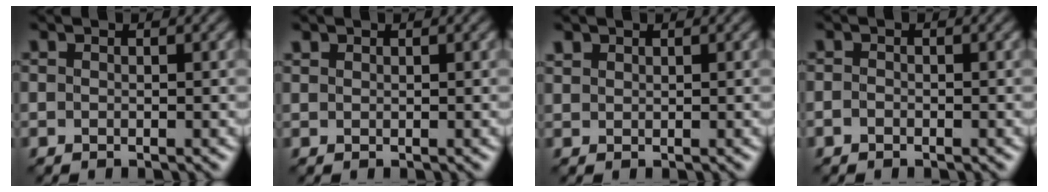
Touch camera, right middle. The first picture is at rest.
{"total": 0.6, "force": [0.6, 0.2, 0.0], "torque": [-0.001, 0.001, 0.014]}
{"total": 1.0, "force": [0.8, 0.5, 0.0], "torque": [-0.003, 0.003, 0.020]}
{"total": 0.6, "force": [-0.4, 0.4, 0.2], "torque": [-0.005, -0.001, -0.009]}